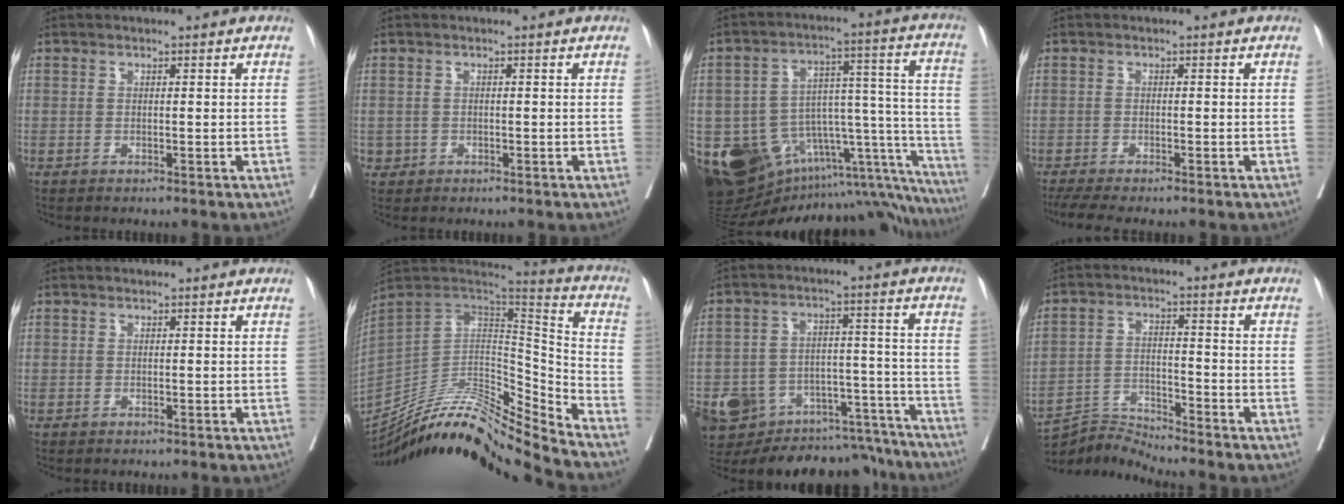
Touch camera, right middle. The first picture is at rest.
{"total": 1.1, "force": [-0.3, 1.1, 0.1], "torque": [0.002, 0.005, -0.002]}
{"total": 25.5, "force": [-13.9, 13.2, 16.9], "torque": [-0.193, 0.090, -0.162]}
{"total": 5.3, "force": [-4.4, 0.3, 2.9], "torque": [-0.041, -0.012, -0.073]}
{"total": 0.0}
{"total": 21.8, "force": [-20.2, 0.3, 8.3], "torque": [-0.167, 0.012, -0.344]}
{"total": 20.4, "force": [-17.5, 8.3, 6.4], "torque": [-0.107, 0.034, -0.240]}
{"total": 6.3, "force": [-5.7, -2.0, -1.4], "torque": [0.009, -0.006, -0.107]}